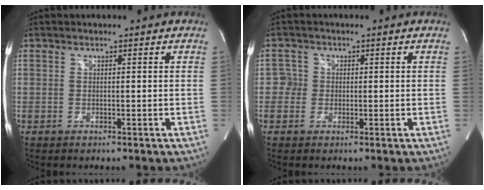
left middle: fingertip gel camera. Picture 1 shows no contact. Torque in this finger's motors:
{"motor_torque": [0.08, 0.04, -0.06, -0.02]}